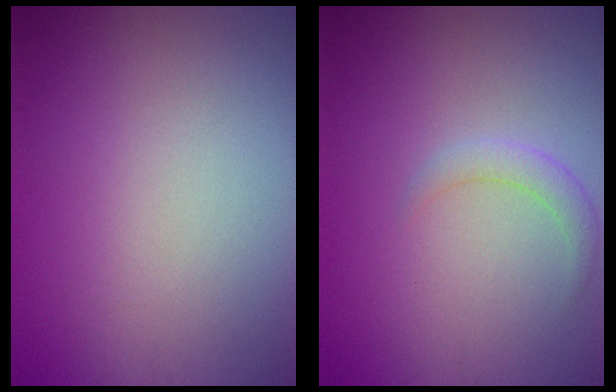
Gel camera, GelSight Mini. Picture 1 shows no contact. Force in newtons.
{"total": 1.6, "press": 1.6, "slide": 0.1}